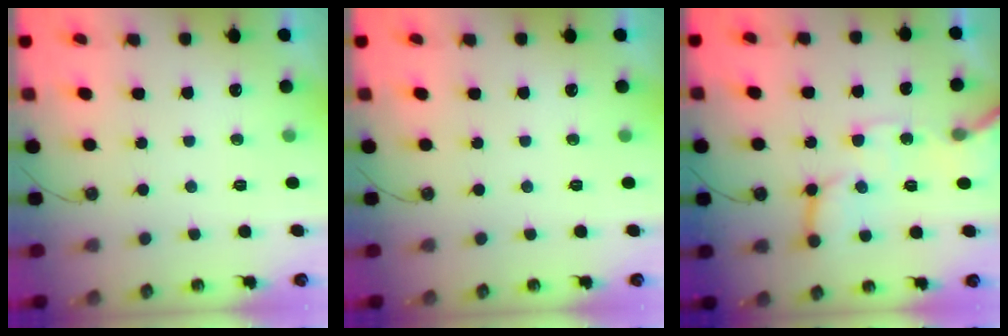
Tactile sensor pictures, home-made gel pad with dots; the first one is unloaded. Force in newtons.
{"total": 0.0}
{"total": 11.7, "press": 11.6, "slide": 1.5}